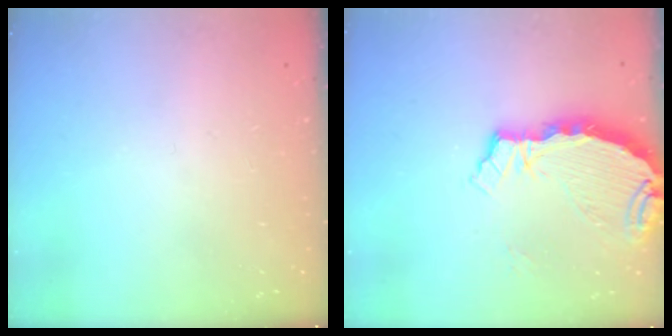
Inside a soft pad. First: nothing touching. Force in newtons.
{"total": 6.4, "press": 6.4, "slide": 0.7}